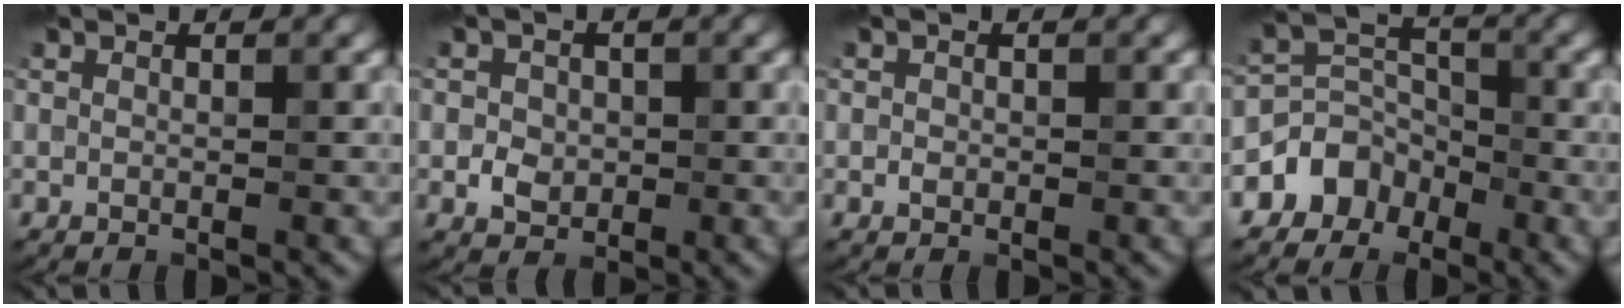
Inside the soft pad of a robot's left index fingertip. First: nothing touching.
{"total": 2.1, "force": [-0.4, 1.9, 0.9], "torque": [-0.010, -0.004, -0.010]}
{"total": 0.7, "force": [-0.2, 0.6, 0.3], "torque": [-0.002, -0.003, -0.005]}
{"total": 4.0, "force": [-2.4, 3.1, 0.9], "torque": [-0.006, 0.008, -0.049]}